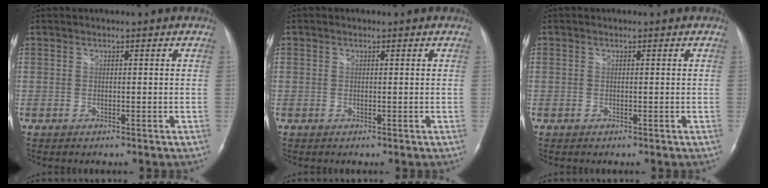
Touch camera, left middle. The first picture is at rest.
{"total": 0.0}
{"total": 0.0}